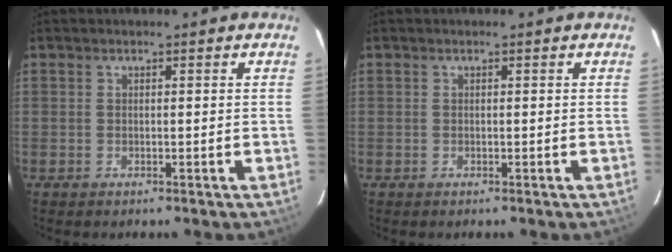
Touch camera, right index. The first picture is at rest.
{"total": 0.0}